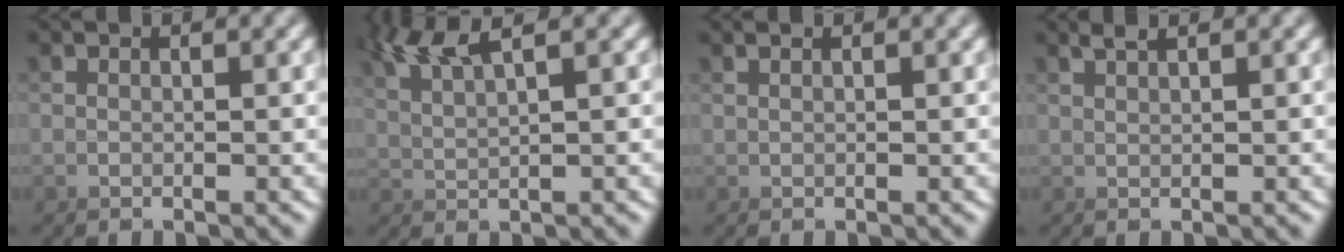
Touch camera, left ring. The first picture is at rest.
{"total": 3.0, "force": [2.7, -1.3, 0.5], "torque": [-0.041, 0.019, 0.041]}
{"total": 0.8, "force": [0.2, -0.7, 0.0], "torque": [0.012, 0.013, -0.003]}
{"total": 1.5, "force": [0.6, -1.2, 0.5], "torque": [0.009, 0.019, 0.003]}